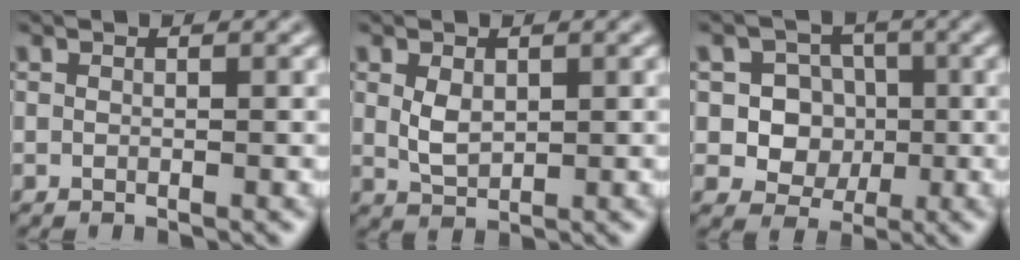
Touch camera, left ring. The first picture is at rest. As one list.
[{"total": 2.4, "force": [0.6, 1.5, 1.7], "torque": [-0.042, -0.002, 0.016]}, {"total": 5.9, "force": [-0.3, 5.5, 2.3], "torque": [-0.018, 0.023, -0.027]}]